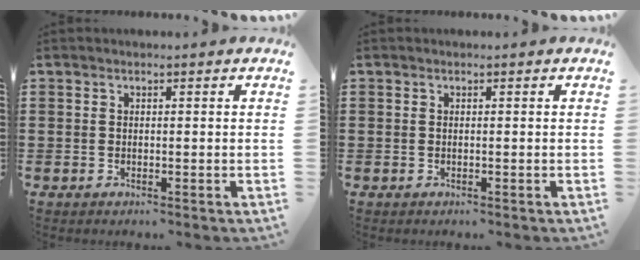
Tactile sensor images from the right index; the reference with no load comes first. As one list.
[{"total": 0.0}]